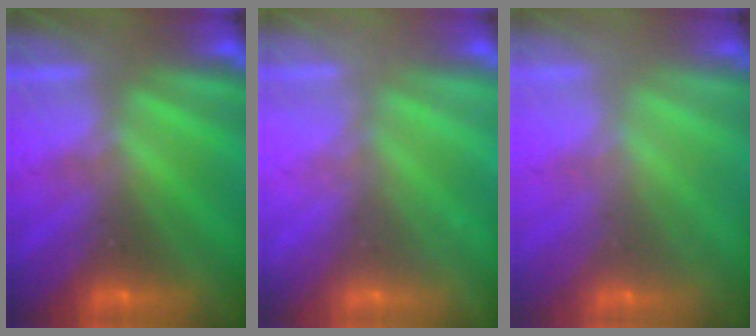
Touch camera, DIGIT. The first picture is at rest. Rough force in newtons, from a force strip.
{"total": 2.3}
{"total": 2.7}